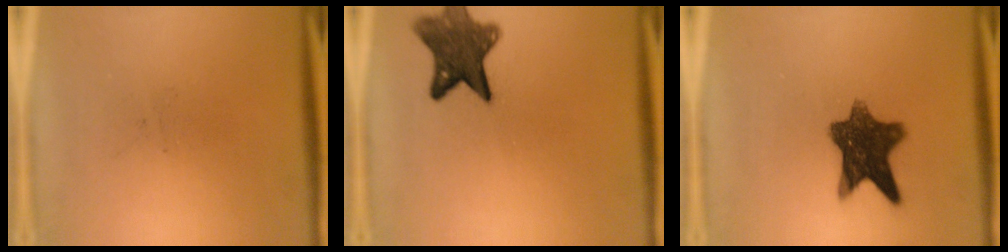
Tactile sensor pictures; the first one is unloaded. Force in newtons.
{"total": 9.8}
{"total": 10.2}